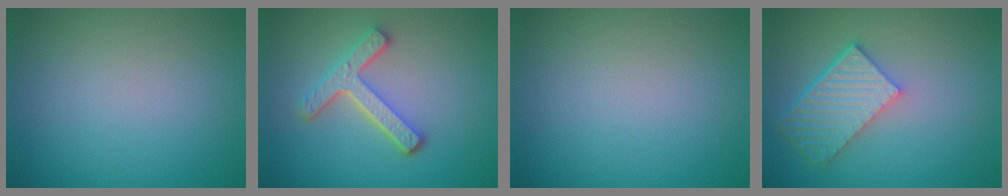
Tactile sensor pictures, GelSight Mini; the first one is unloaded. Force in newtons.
{"total": 4.7, "press": 3.5, "slide": 3.2}
{"total": 0.0}
{"total": 5.8, "press": 4.5, "slide": 3.6}